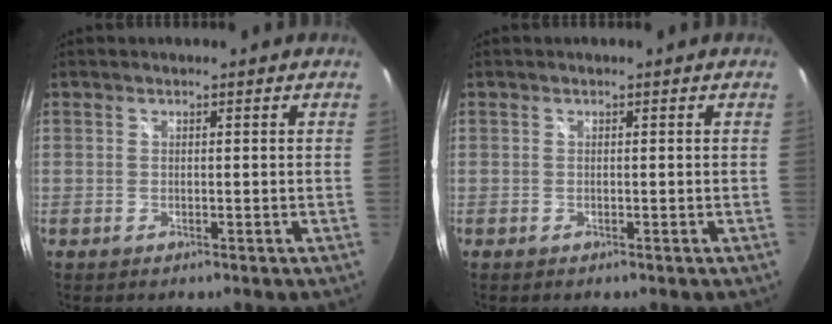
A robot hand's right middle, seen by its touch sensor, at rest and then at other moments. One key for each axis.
{"total": 0.0}